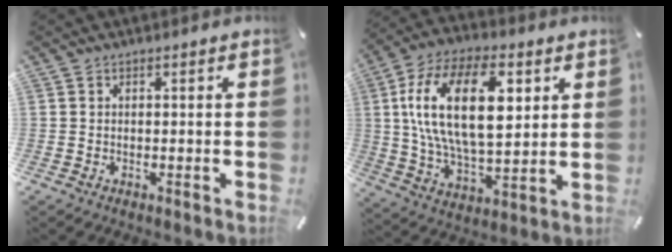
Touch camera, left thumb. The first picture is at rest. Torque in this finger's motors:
{"motor_torque": [2.54, 2.47, 1.62, -1.15, 0.91]}